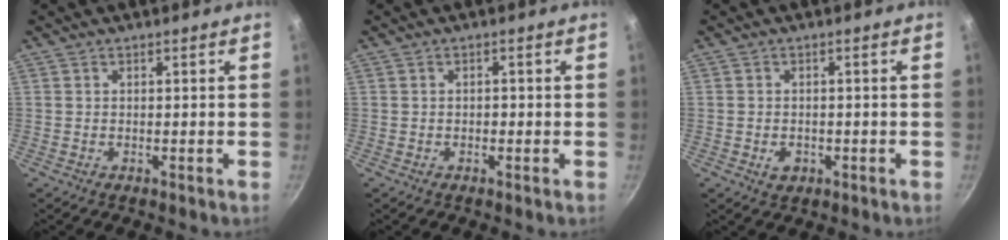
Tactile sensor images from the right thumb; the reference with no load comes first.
{"total": 0.9, "force": [-0.2, 0.7, 0.6], "torque": [-0.008, 0.005, -0.003]}
{"total": 2.8, "force": [-0.9, 2.1, 1.6], "torque": [-0.021, 0.006, -0.010]}